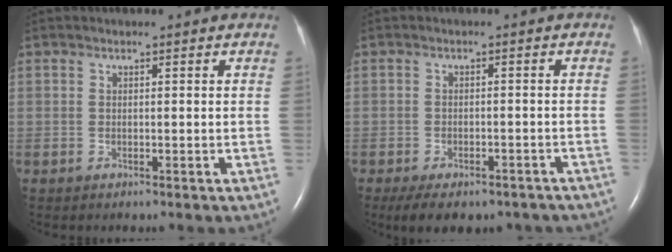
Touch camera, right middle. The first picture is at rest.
{"total": 12.9, "force": [-10.0, 5.5, 6.1], "torque": [-0.107, -0.006, -0.122]}